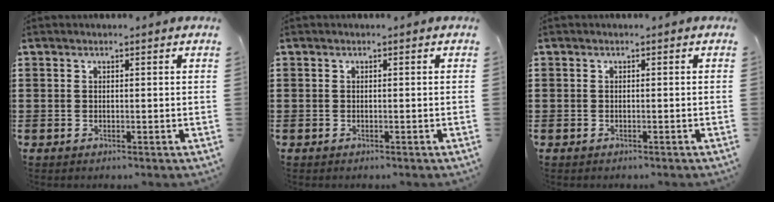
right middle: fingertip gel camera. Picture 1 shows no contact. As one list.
[{"total": 0.0}, {"total": 0.7, "force": [-0.4, 0.6, 0.0], "torque": [-0.001, 0.003, -0.010]}]